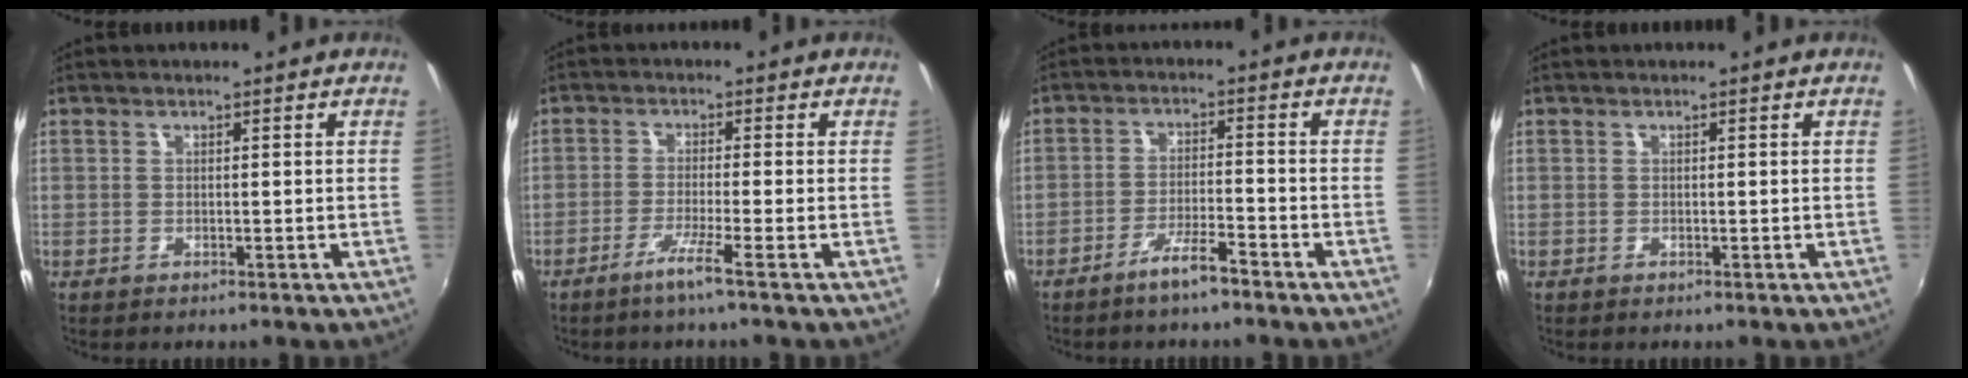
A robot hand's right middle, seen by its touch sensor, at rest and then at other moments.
{"total": 3.9, "force": [-2.5, -1.1, 2.8], "torque": [-0.066, -0.007, -0.051]}
{"total": 5.1, "force": [-4.0, 0.3, 3.2], "torque": [-0.074, -0.001, -0.070]}
{"total": 0.0}